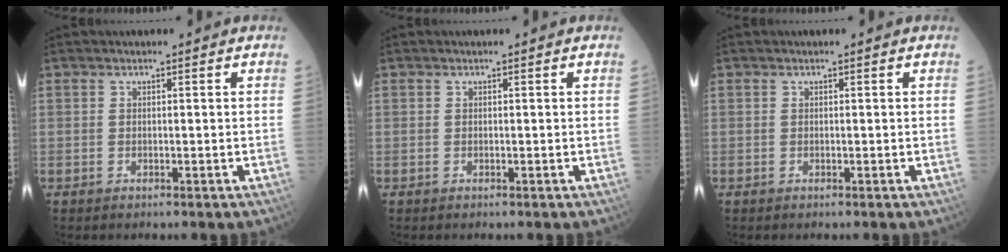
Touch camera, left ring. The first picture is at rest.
{"total": 0.0}
{"total": 0.0}